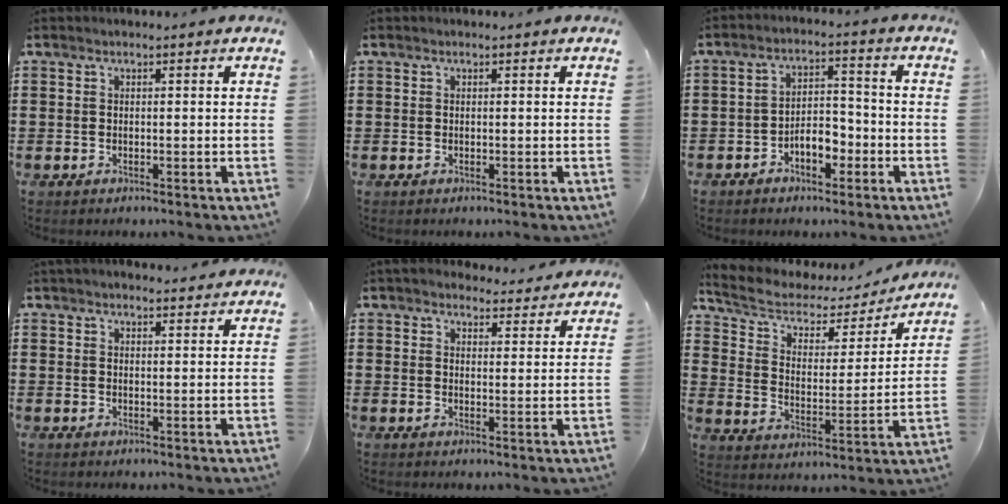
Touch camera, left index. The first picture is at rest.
{"total": 0.0}
{"total": 5.0, "force": [-2.8, 2.5, 3.3], "torque": [-0.057, 0.011, -0.053]}
{"total": 1.8, "force": [1.8, 0.4, 0.3], "torque": [-0.009, 0.001, 0.035]}
{"total": 3.8, "force": [3.6, 1.0, 0.7], "torque": [-0.018, -0.013, 0.066]}
{"total": 4.9, "force": [3.6, 2.6, 2.0], "torque": [-0.063, -0.018, 0.056]}